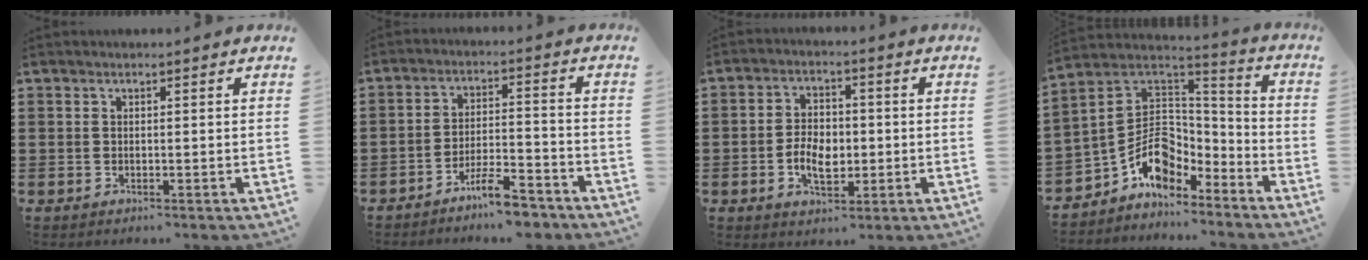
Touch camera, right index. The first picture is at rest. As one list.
[{"total": 6.7, "force": [-5.7, 1.0, 3.3], "torque": [-0.059, 0.007, -0.107]}, {"total": 5.8, "force": [-1.2, 3.6, 4.4], "torque": [-0.088, 0.001, -0.026]}, {"total": 9.3, "force": [-4.2, 6.7, 4.9], "torque": [-0.126, -0.003, -0.082]}]